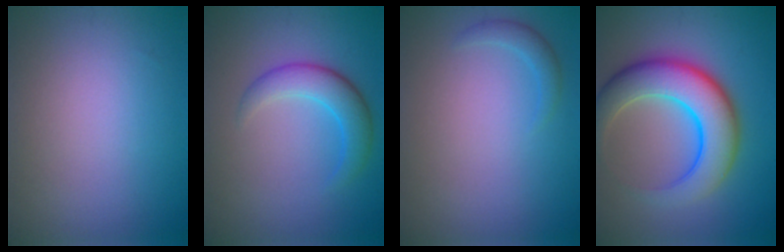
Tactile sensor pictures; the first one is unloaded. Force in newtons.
{"total": 3.6, "press": 3.6, "slide": 0.2}
{"total": 1.3, "press": 1.3, "slide": 0.2}
{"total": 8.2, "press": 8.2, "slide": 0.3}